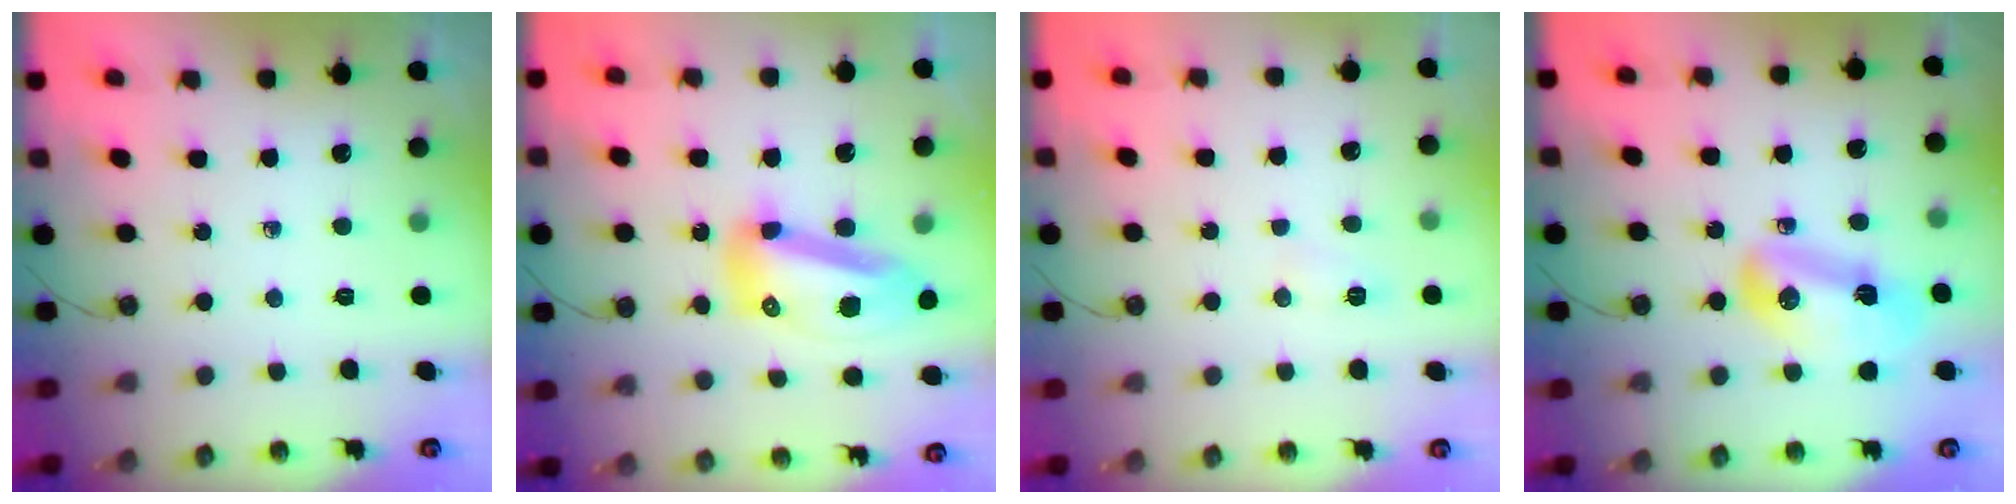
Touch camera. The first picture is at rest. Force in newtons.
{"total": 15.0, "press": 14.9, "slide": 1.8}
{"total": 5.2, "press": 5.2, "slide": 0.5}
{"total": 10.1, "press": 9.9, "slide": 2.2}